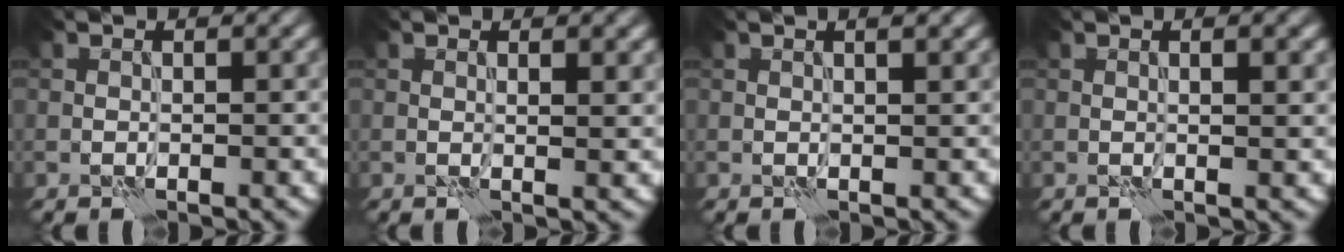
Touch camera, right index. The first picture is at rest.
{"total": 2.0, "force": [0.8, 0.5, 1.8], "torque": [-0.019, 0.001, 0.012]}
{"total": 1.7, "force": [1.1, 0.4, 1.2], "torque": [-0.011, -0.004, 0.007]}
{"total": 2.5, "force": [1.0, 0.7, 2.2], "torque": [-0.021, 0.001, 0.004]}